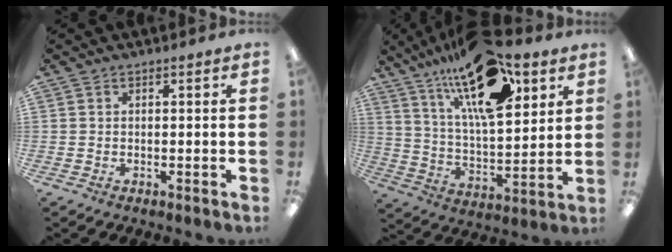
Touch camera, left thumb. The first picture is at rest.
{"total": 23.8, "force": [14.4, 9.2, 16.5], "torque": [-0.271, -0.076, 0.239]}